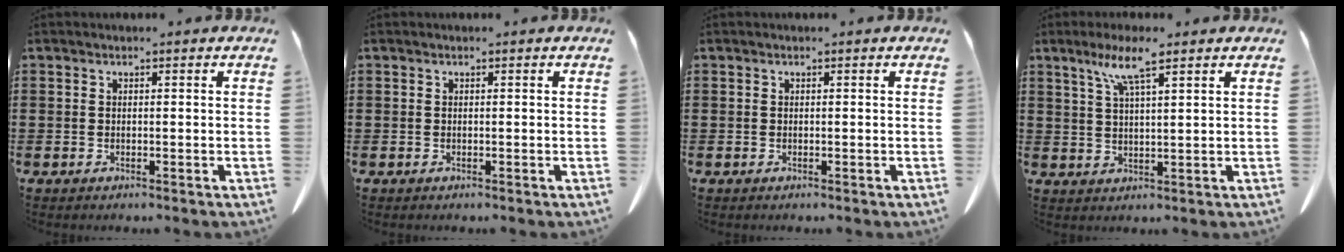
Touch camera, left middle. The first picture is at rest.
{"total": 0.0}
{"total": 0.0}
{"total": 6.3, "force": [4.1, 0.7, 4.7], "torque": [-0.103, 0.001, 0.070]}